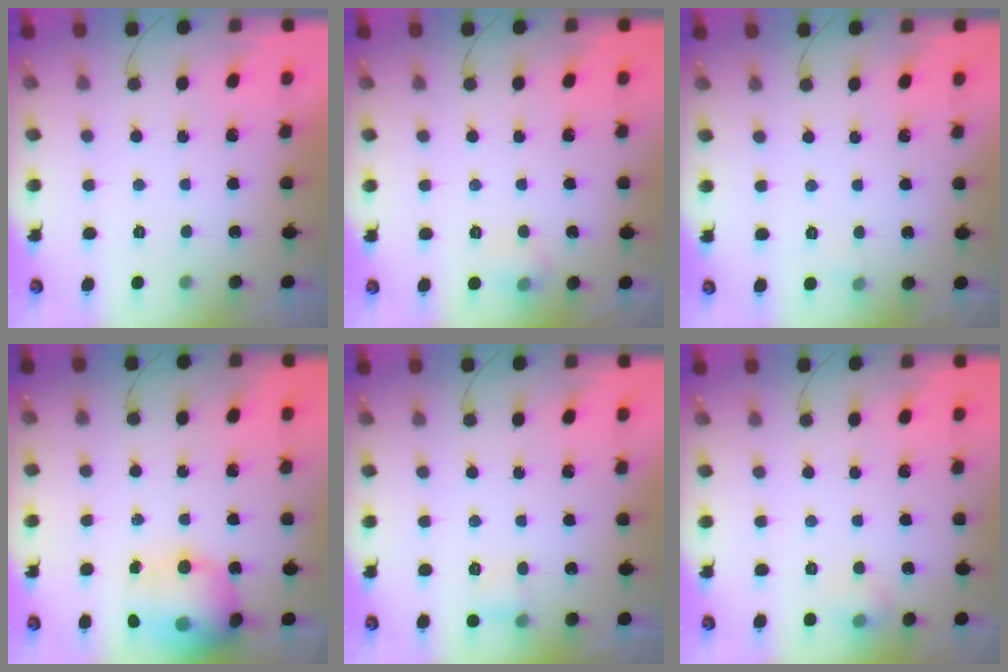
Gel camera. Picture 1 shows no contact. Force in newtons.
{"total": 8.1, "press": 5.3, "slide": 6.2}
{"total": 2.6, "press": 2.4, "slide": 1.0}
{"total": 19.8, "press": 19.5, "slide": 3.8}
{"total": 4.9, "press": 4.0, "slide": 2.7}
{"total": 5.5, "press": 5.1, "slide": 1.9}